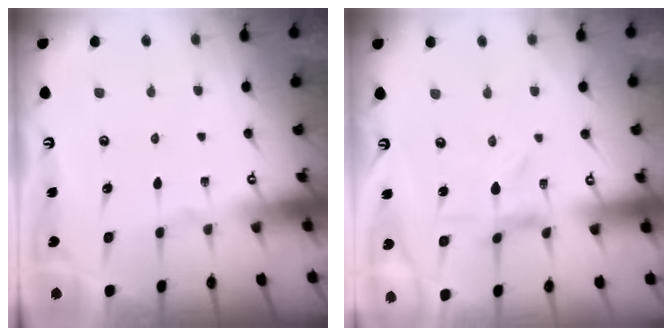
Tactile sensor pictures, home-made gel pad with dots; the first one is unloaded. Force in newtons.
{"total": 0.7, "press": 0.7, "slide": 0.2}